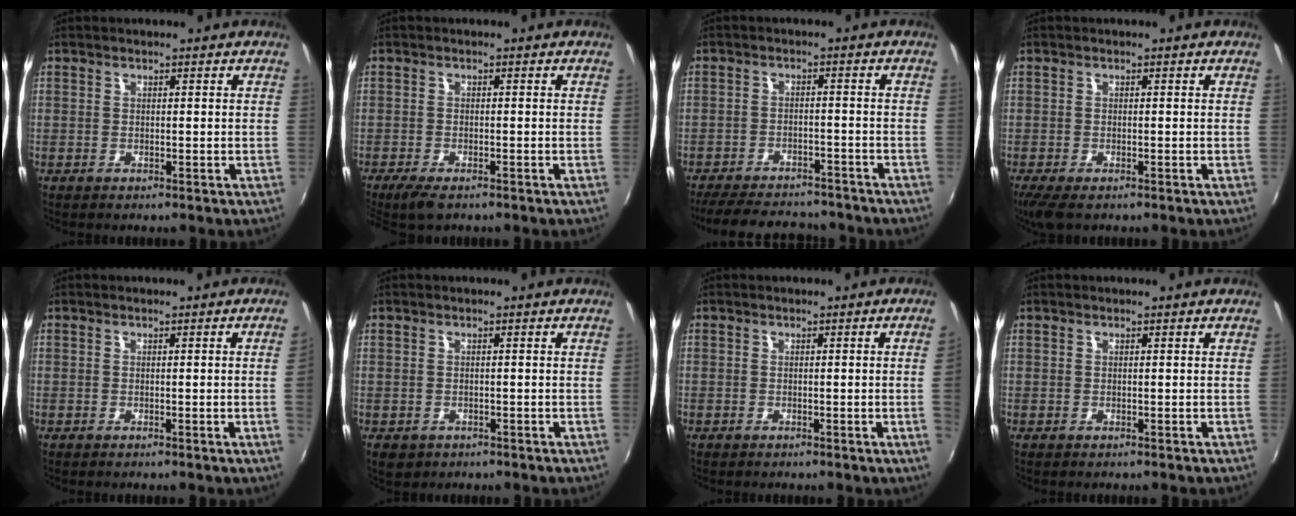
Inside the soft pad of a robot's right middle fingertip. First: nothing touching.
{"total": 4.3, "force": [-3.3, 1.2, 2.6], "torque": [-0.066, -0.017, -0.061]}
{"total": 17.2, "force": [-14.8, 5.4, 6.7], "torque": [-0.151, -0.001, -0.204]}
{"total": 4.4, "force": [-2.9, 1.2, 3.1], "torque": [-0.063, -0.022, -0.047]}
{"total": 1.6, "force": [0.0, -1.0, 1.3], "torque": [-0.011, -0.012, 0.003]}
{"total": 2.9, "force": [-1.4, 2.3, 1.2], "torque": [-0.028, -0.008, -0.017]}
{"total": 1.9, "force": [-0.1, -1.2, 1.5], "torque": [-0.020, -0.013, 0.003]}
{"total": 0.0}